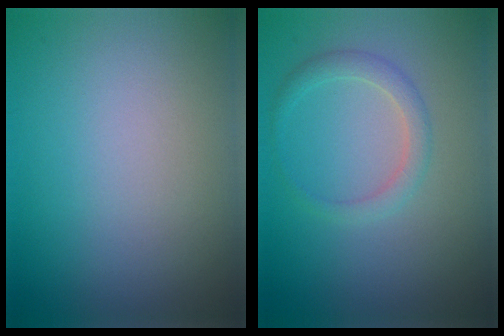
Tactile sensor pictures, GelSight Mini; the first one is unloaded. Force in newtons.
{"total": 1.7, "press": 1.7, "slide": 0.1}